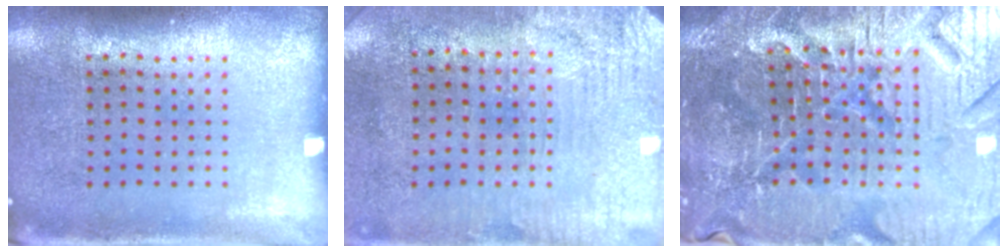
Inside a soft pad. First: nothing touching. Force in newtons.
{"total": 3.3, "press": 2.7, "slide": 1.8}
{"total": 5.6, "press": 5.3, "slide": 1.7}